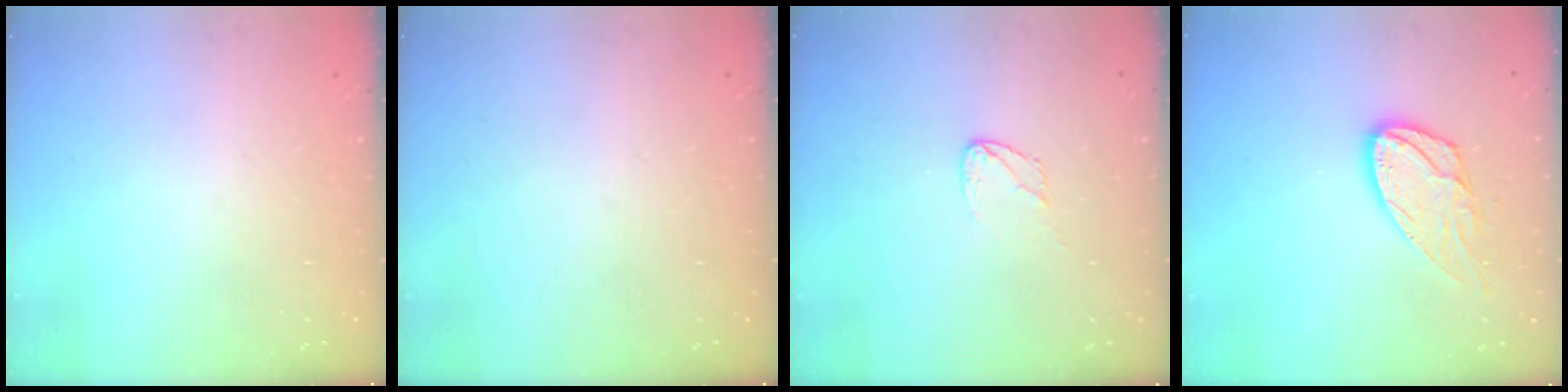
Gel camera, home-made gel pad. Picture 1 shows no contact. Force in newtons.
{"total": 0.0}
{"total": 4.8, "press": 4.8, "slide": 0.4}
{"total": 11.6, "press": 11.6, "slide": 0.9}